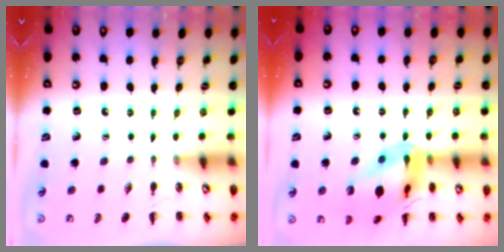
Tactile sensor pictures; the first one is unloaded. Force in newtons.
{"total": 16.5, "press": 16.4, "slide": 2.1}